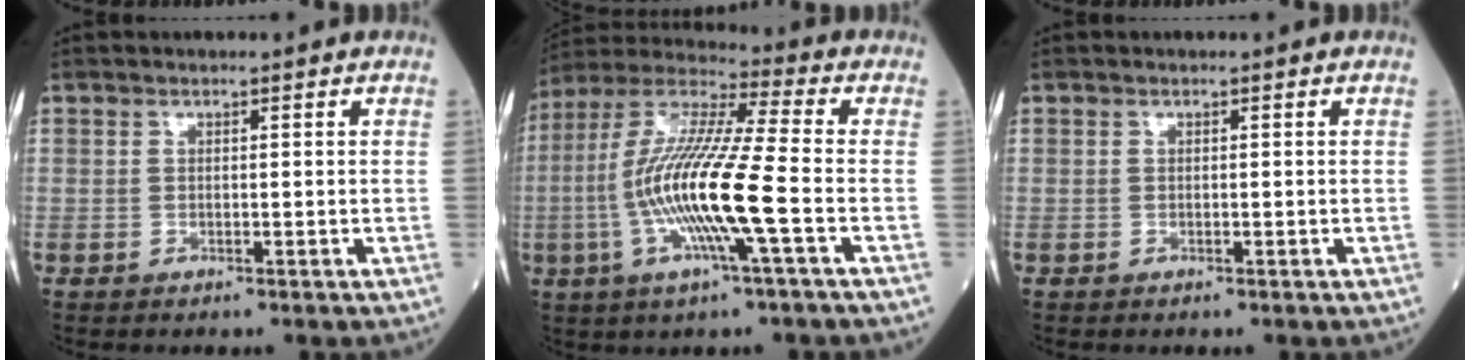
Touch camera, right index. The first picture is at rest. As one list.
[{"total": 16.2, "force": [-3.4, 0.3, 15.8], "torque": [-0.324, -0.005, -0.073]}, {"total": 0.0}]